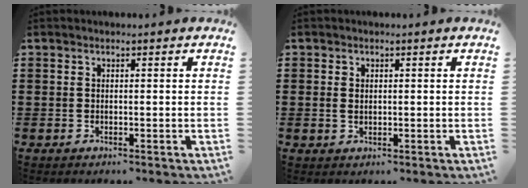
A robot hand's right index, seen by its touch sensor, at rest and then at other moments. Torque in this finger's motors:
{"motor_torque": [2.14, 0.00, 0.00, 0.00]}